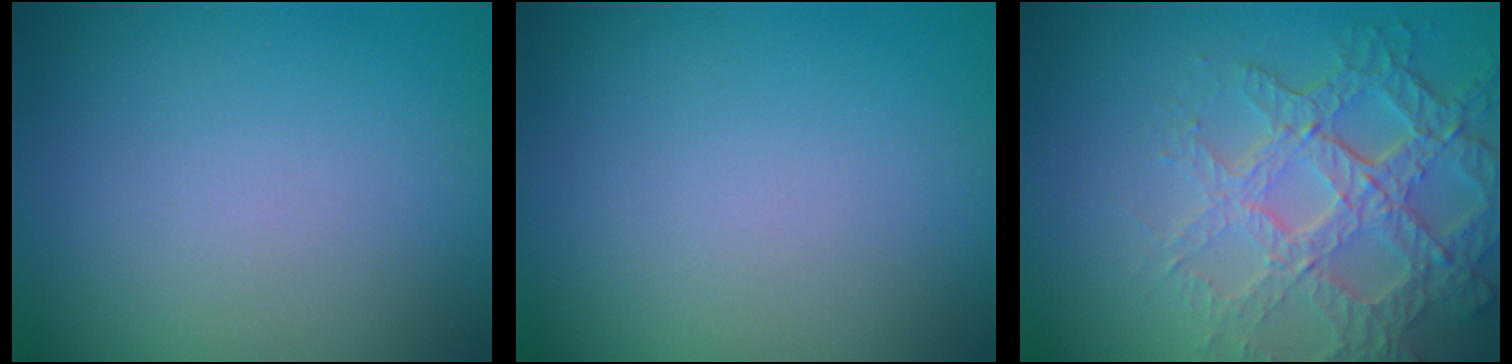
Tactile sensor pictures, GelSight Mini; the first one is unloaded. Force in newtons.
{"total": 0.0}
{"total": 7.0, "press": 5.1, "slide": 4.8}